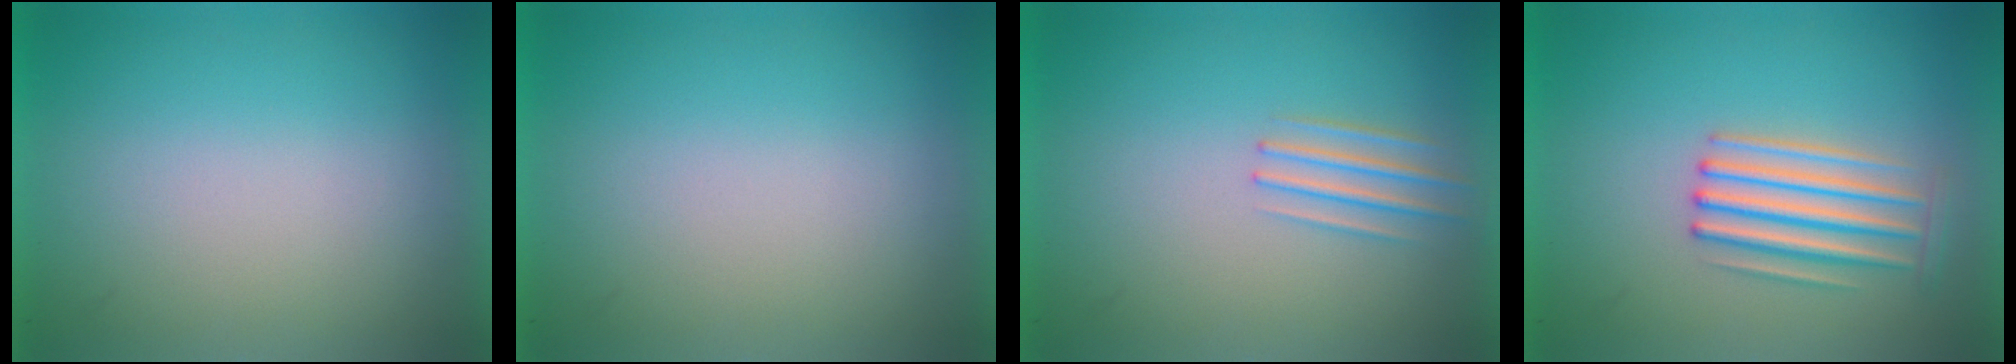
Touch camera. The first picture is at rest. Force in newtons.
{"total": 0.0}
{"total": 1.9}
{"total": 3.2}